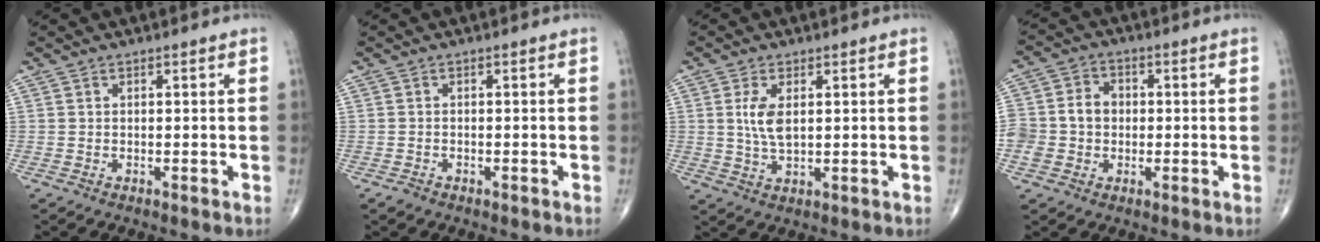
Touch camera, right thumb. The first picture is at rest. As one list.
[{"total": 1.1, "force": [-0.8, 0.7, 0.4], "torque": [-0.009, 0.001, -0.015]}, {"total": 5.1, "force": [1.1, 2.4, 4.4], "torque": [-0.092, -0.007, 0.024]}, {"total": 8.9, "force": [-0.7, 7.6, 4.5], "torque": [-0.073, 0.029, -0.015]}]